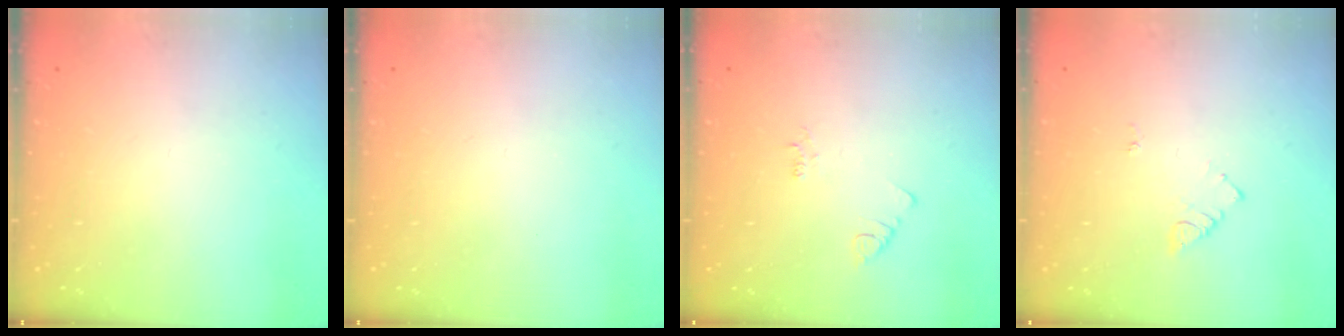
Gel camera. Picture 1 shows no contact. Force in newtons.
{"total": 1.8, "press": 1.8, "slide": 0.4}
{"total": 1.9, "press": 1.9, "slide": 0.3}
{"total": 4.0, "press": 4.0, "slide": 0.5}